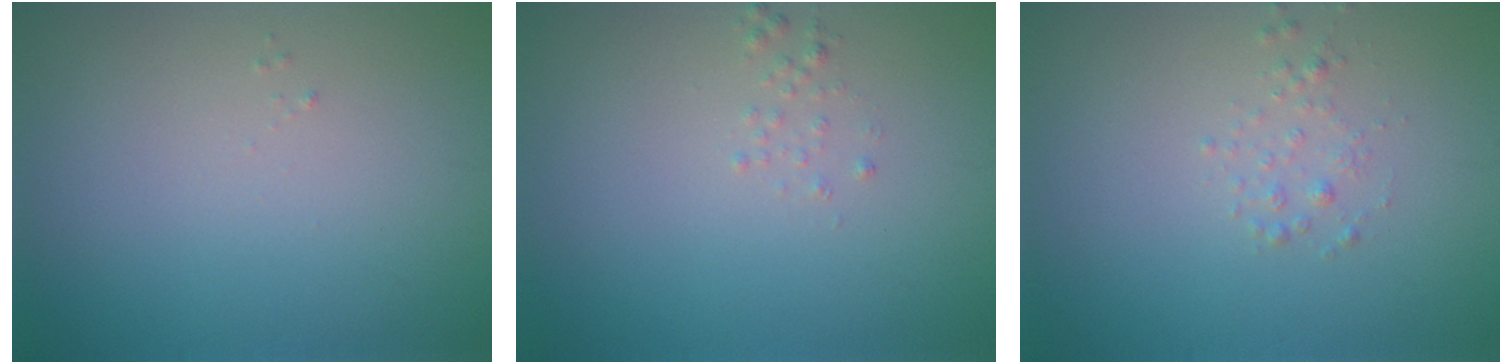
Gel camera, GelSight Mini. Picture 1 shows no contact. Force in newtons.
{"total": 0.7, "press": 0.6, "slide": 0.1}
{"total": 0.9, "press": 0.9, "slide": 0.0}